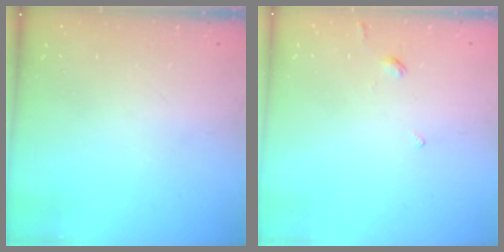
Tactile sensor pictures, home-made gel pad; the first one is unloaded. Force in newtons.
{"total": 1.8, "press": 1.7, "slide": 0.5}